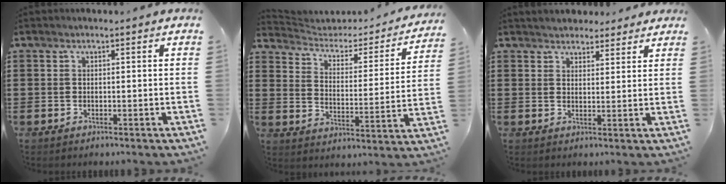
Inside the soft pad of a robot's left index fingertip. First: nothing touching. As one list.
[{"total": 2.5, "force": [2.2, 1.0, 0.6], "torque": [-0.031, -0.022, 0.027]}, {"total": 2.8, "force": [2.7, 0.9, -0.1], "torque": [-0.008, -0.002, 0.051]}]